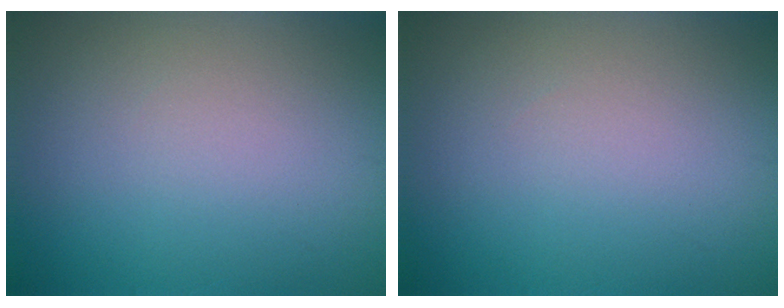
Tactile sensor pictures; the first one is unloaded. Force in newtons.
{"total": 0.0}